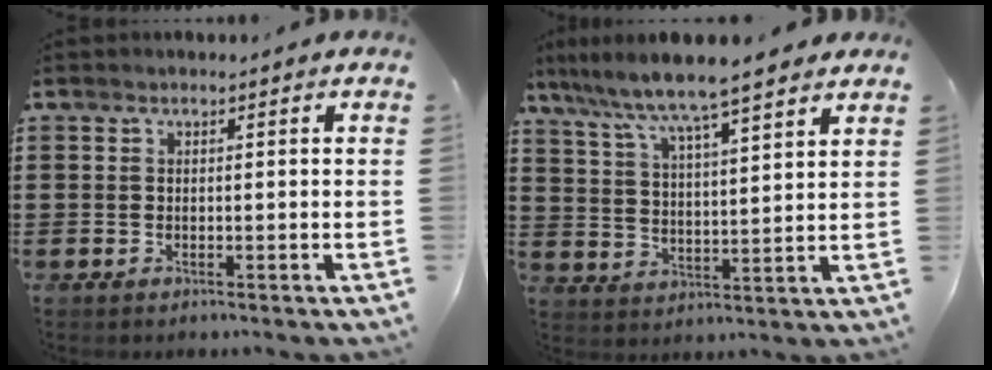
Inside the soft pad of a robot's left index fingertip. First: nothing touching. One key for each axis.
{"total": 6.8, "fx": 6.0, "fy": 0.0, "fz": 3.3, "tx": -0.091, "ty": -0.034, "tz": 0.097}